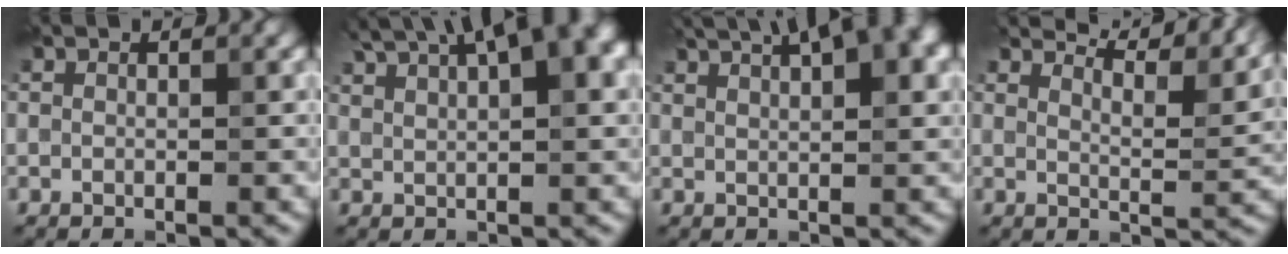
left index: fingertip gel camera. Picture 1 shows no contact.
{"total": 11.2, "force": [6.2, 3.5, 8.6], "torque": [-0.134, 0.029, 0.099]}
{"total": 8.8, "force": [5.1, 2.7, 6.7], "torque": [-0.085, 0.029, 0.066]}
{"total": 8.9, "force": [7.9, 1.5, 3.7], "torque": [-0.057, 0.014, 0.098]}